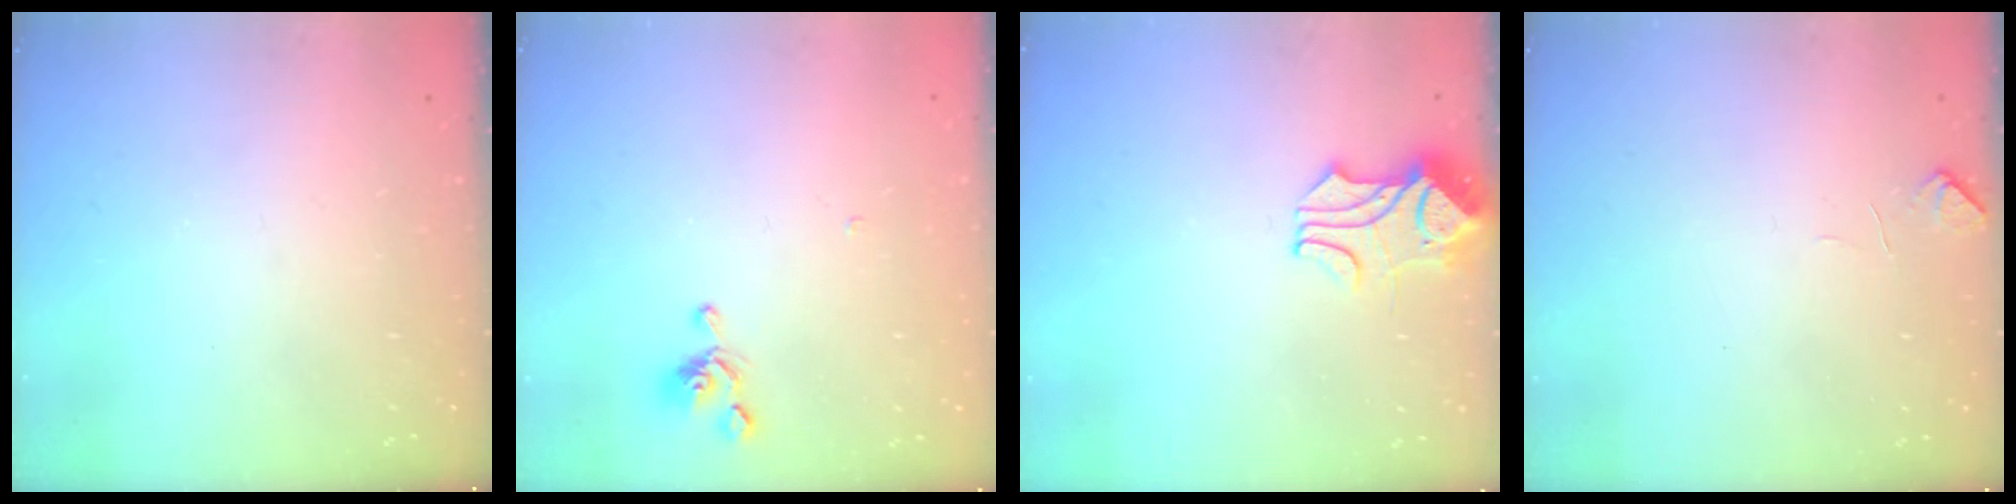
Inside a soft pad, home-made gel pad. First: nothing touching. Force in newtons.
{"total": 0.8, "press": 0.7, "slide": 0.5}
{"total": 1.7, "press": 1.3, "slide": 1.1}
{"total": 0.8, "press": 0.5, "slide": 0.6}